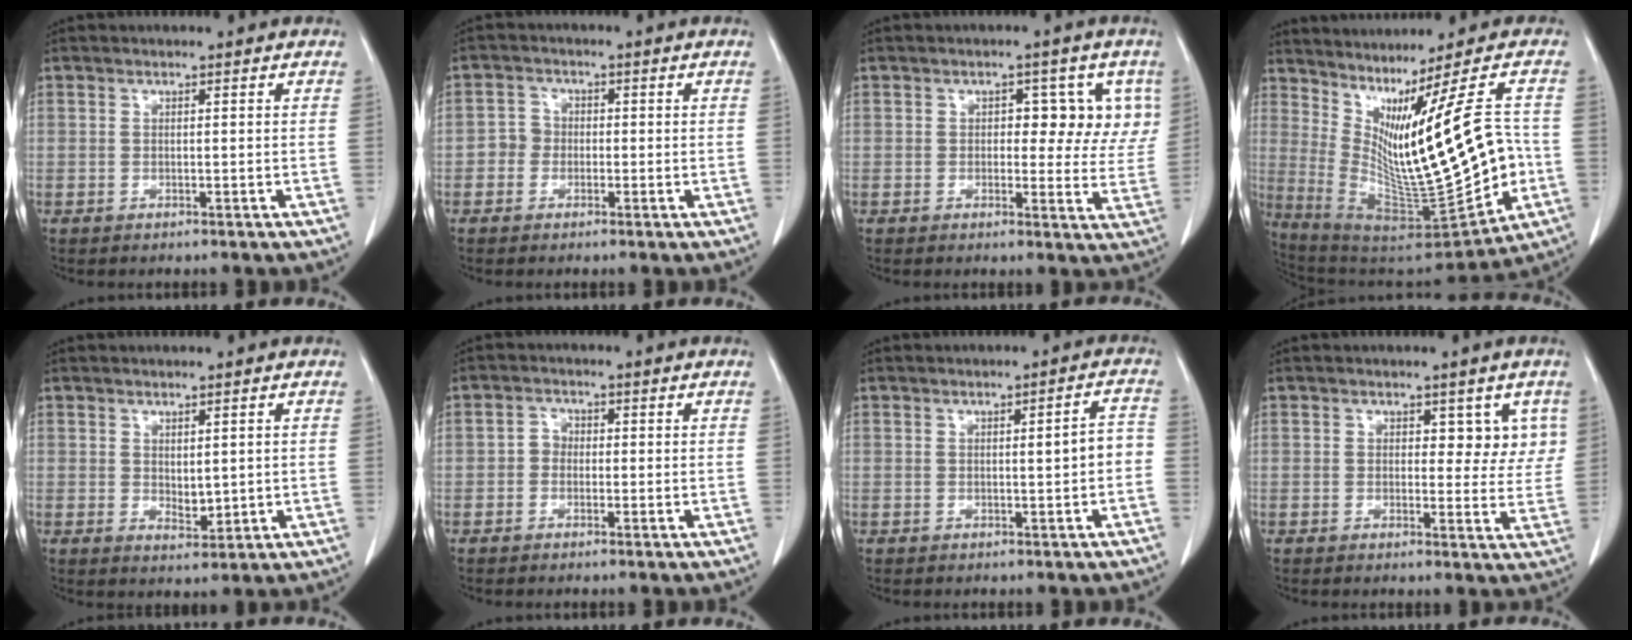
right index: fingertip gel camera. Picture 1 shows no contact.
{"total": 2.7, "force": [-0.5, 2.6, 0.7], "torque": [-0.004, 0.011, -0.015]}
{"total": 6.6, "force": [2.2, 4.0, 4.8], "torque": [-0.033, 0.015, 0.021]}
{"total": 21.2, "force": [0.3, 3.2, 21.0], "torque": [-0.351, -0.012, 0.025]}
{"total": 3.1, "force": [0.5, 1.6, 2.6], "torque": [-0.042, -0.008, 0.018]}
{"total": 2.1, "force": [-0.1, 1.9, 0.9], "torque": [-0.008, 0.010, -0.006]}
{"total": 3.5, "force": [-0.3, 0.6, 3.4], "torque": [-0.045, 0.011, -0.002]}
{"total": 4.6, "force": [2.3, 2.7, 3.0], "torque": [-0.012, 0.000, 0.024]}